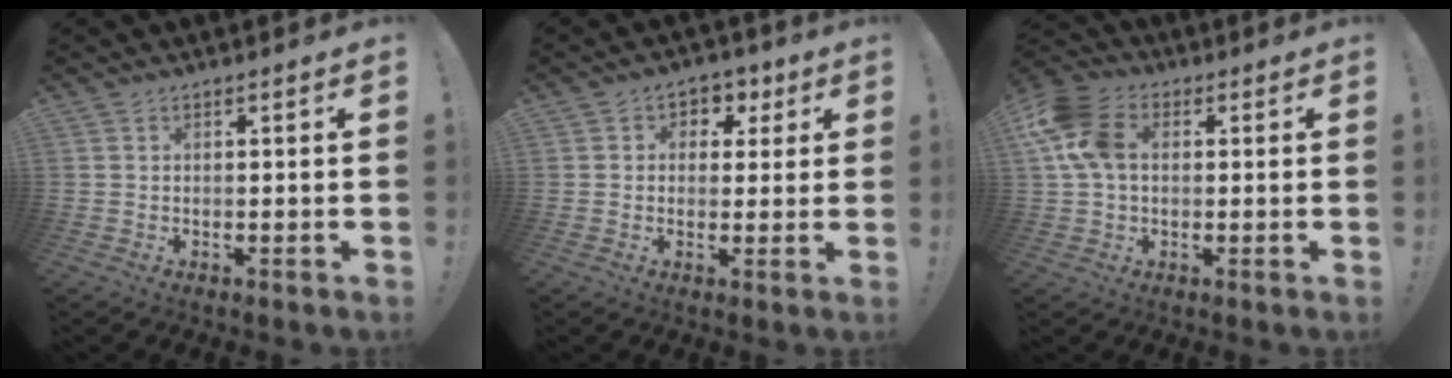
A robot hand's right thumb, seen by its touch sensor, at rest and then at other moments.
{"total": 5.0, "force": [0.9, 4.7, 1.5], "torque": [0.001, -0.005, 0.014]}
{"total": 12.6, "force": [2.5, 8.9, 8.6], "torque": [-0.171, 0.012, 0.049]}